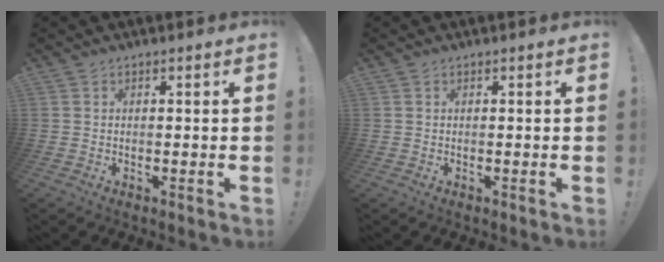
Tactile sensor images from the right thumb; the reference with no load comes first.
{"total": 0.0}